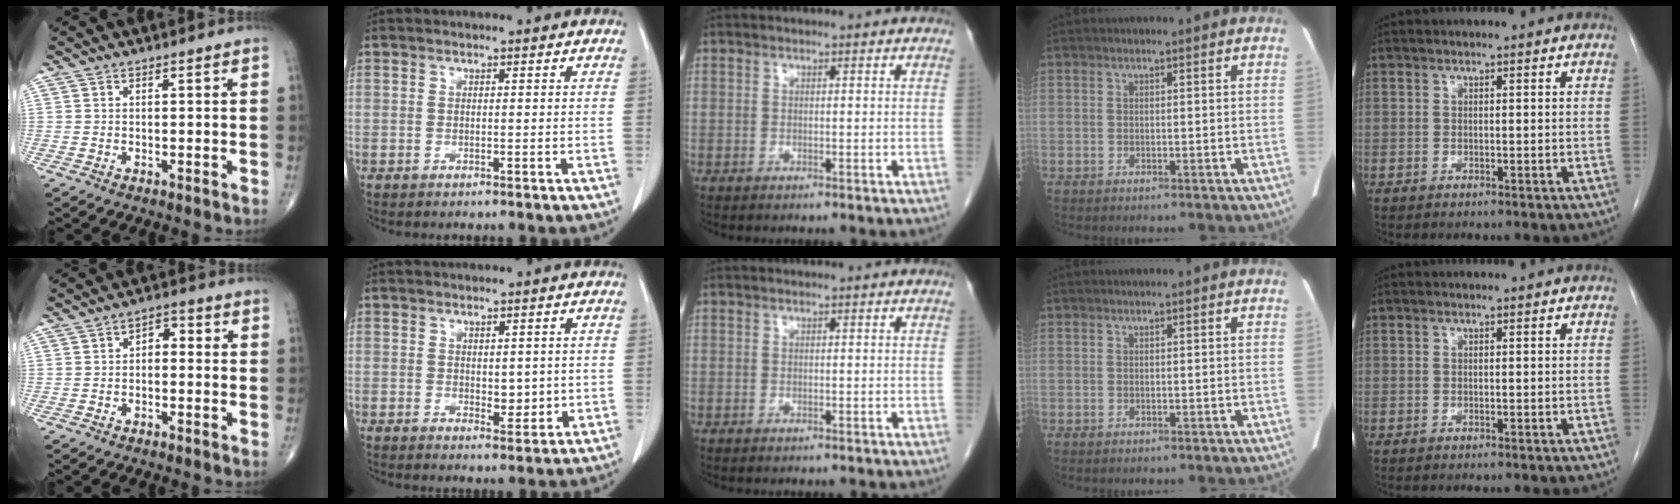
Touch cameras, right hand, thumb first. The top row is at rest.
{"thumb": {"total": 3.4, "force": [-0.1, 2.2, 2.6], "torque": [-0.022, 0.016, -0.013]}, "index": {"total": 3.1, "force": [0.2, 1.8, 2.5], "torque": [-0.029, -0.005, 0.012]}}